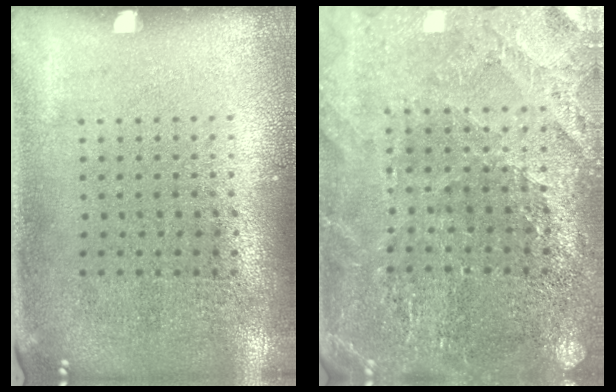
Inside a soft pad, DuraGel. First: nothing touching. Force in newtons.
{"total": 2.6, "press": 2.6, "slide": 0.4}